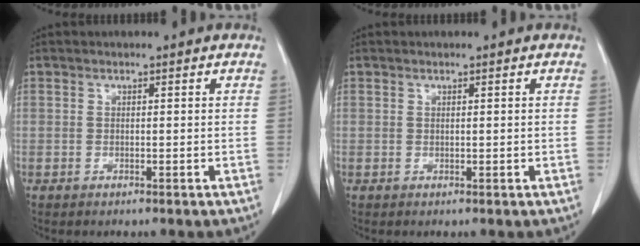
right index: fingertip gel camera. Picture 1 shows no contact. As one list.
[{"total": 0.0}]